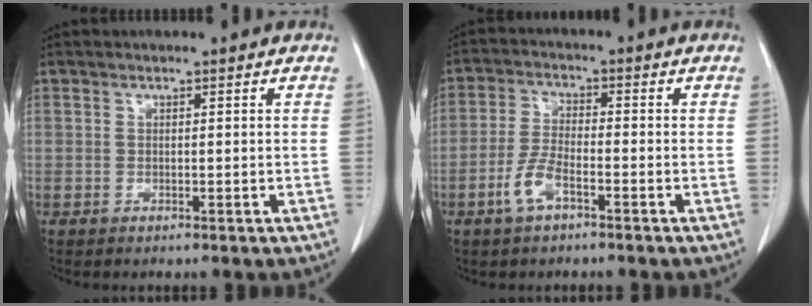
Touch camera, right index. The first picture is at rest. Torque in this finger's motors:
{"motor_torque": [0.66, -0.37, 0.16, 0.07]}